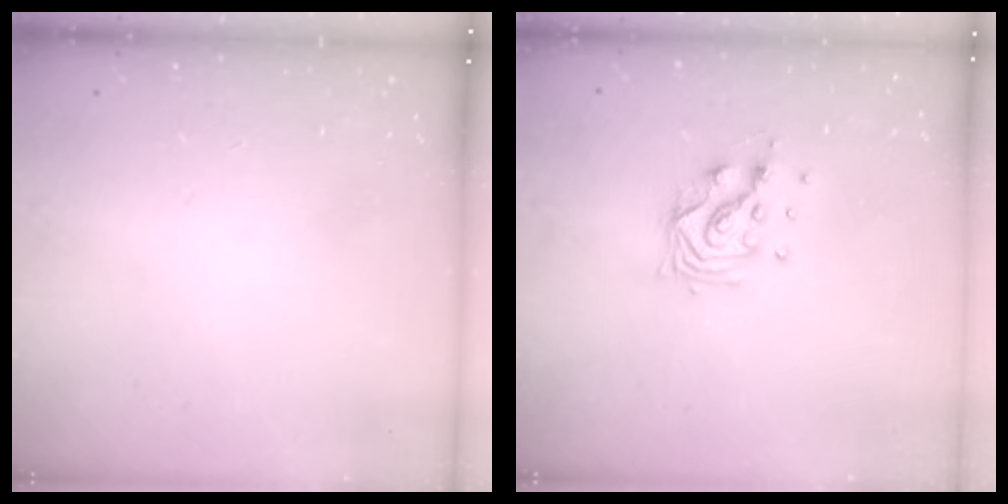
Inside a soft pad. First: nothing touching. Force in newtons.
{"total": 10.0, "press": 9.9, "slide": 1.2}